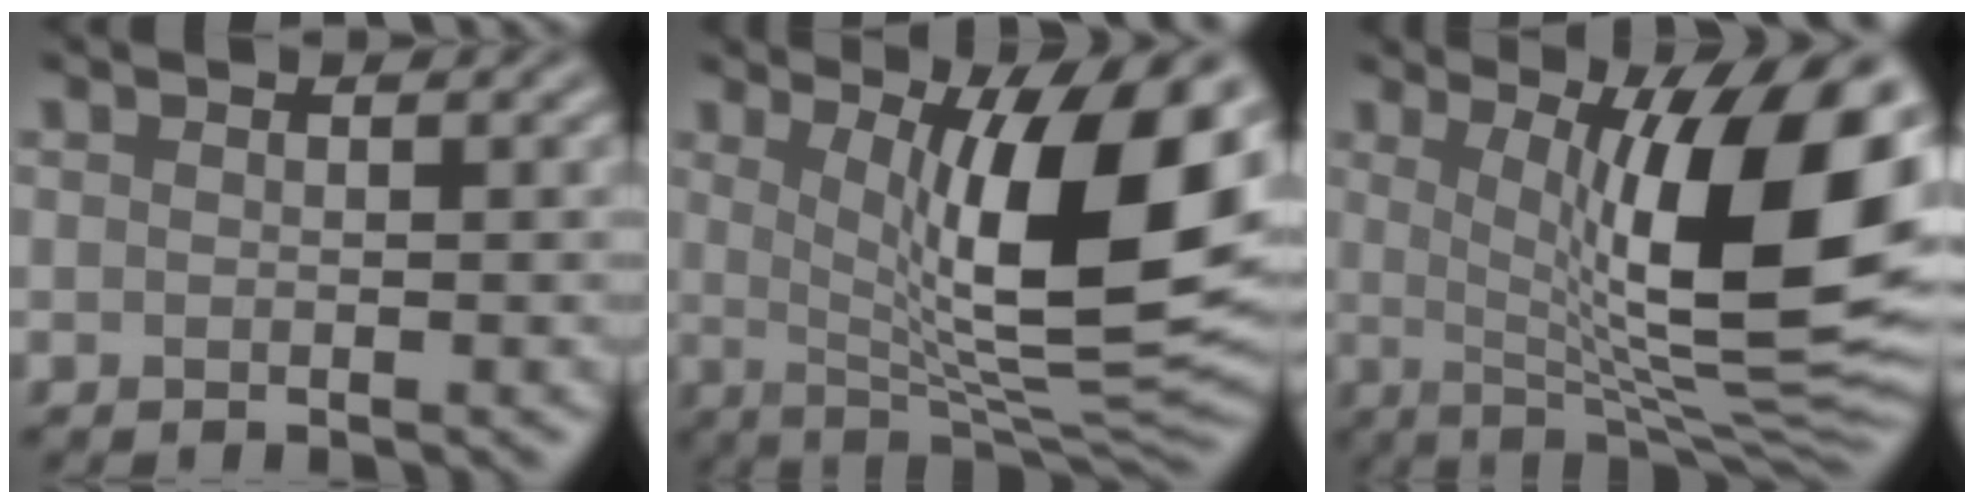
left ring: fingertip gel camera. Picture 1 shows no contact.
{"total": 13.3, "force": [2.6, 3.4, 12.6], "torque": [-0.172, -0.009, 0.044]}
{"total": 14.8, "force": [2.4, 3.9, 14.1], "torque": [-0.176, -0.003, 0.035]}